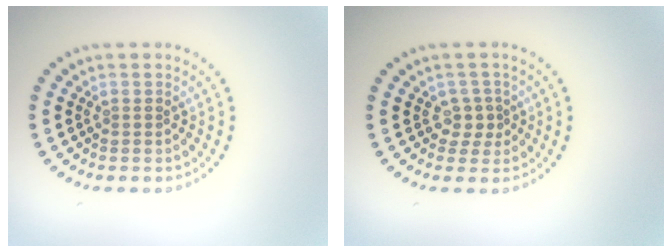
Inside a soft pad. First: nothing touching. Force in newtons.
{"total": 1.6, "press": 1.3, "slide": 1.0}